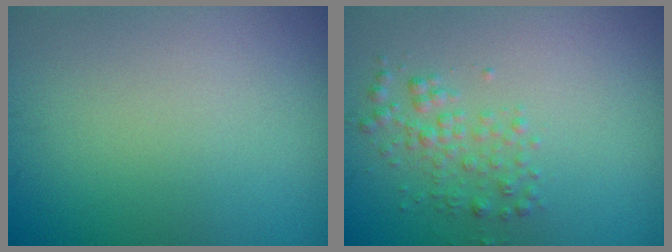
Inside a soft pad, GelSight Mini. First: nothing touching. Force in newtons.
{"total": 1.9, "press": 1.9, "slide": 0.1}